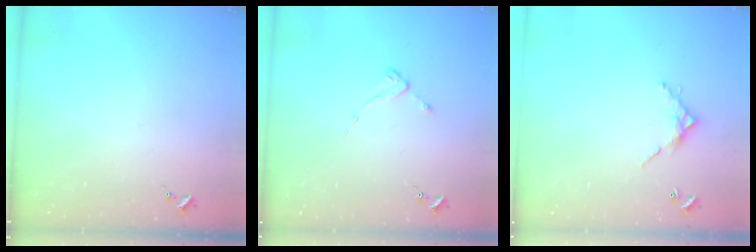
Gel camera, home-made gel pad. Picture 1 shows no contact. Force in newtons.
{"total": 2.3, "press": 2.3, "slide": 0.3}
{"total": 6.3, "press": 6.3, "slide": 0.5}